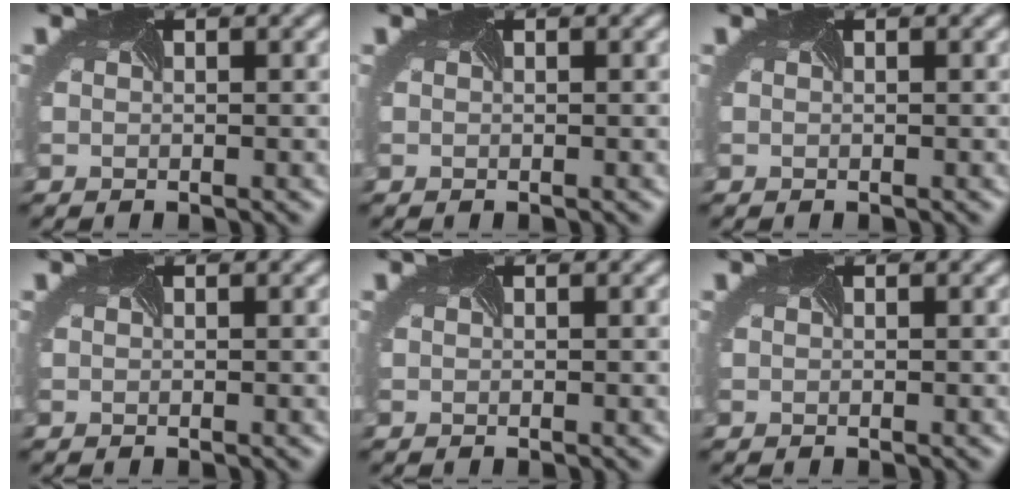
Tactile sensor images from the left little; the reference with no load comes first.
{"total": 0.0}
{"total": 0.0}
{"total": 0.0}
{"total": 0.0}
{"total": 0.0}